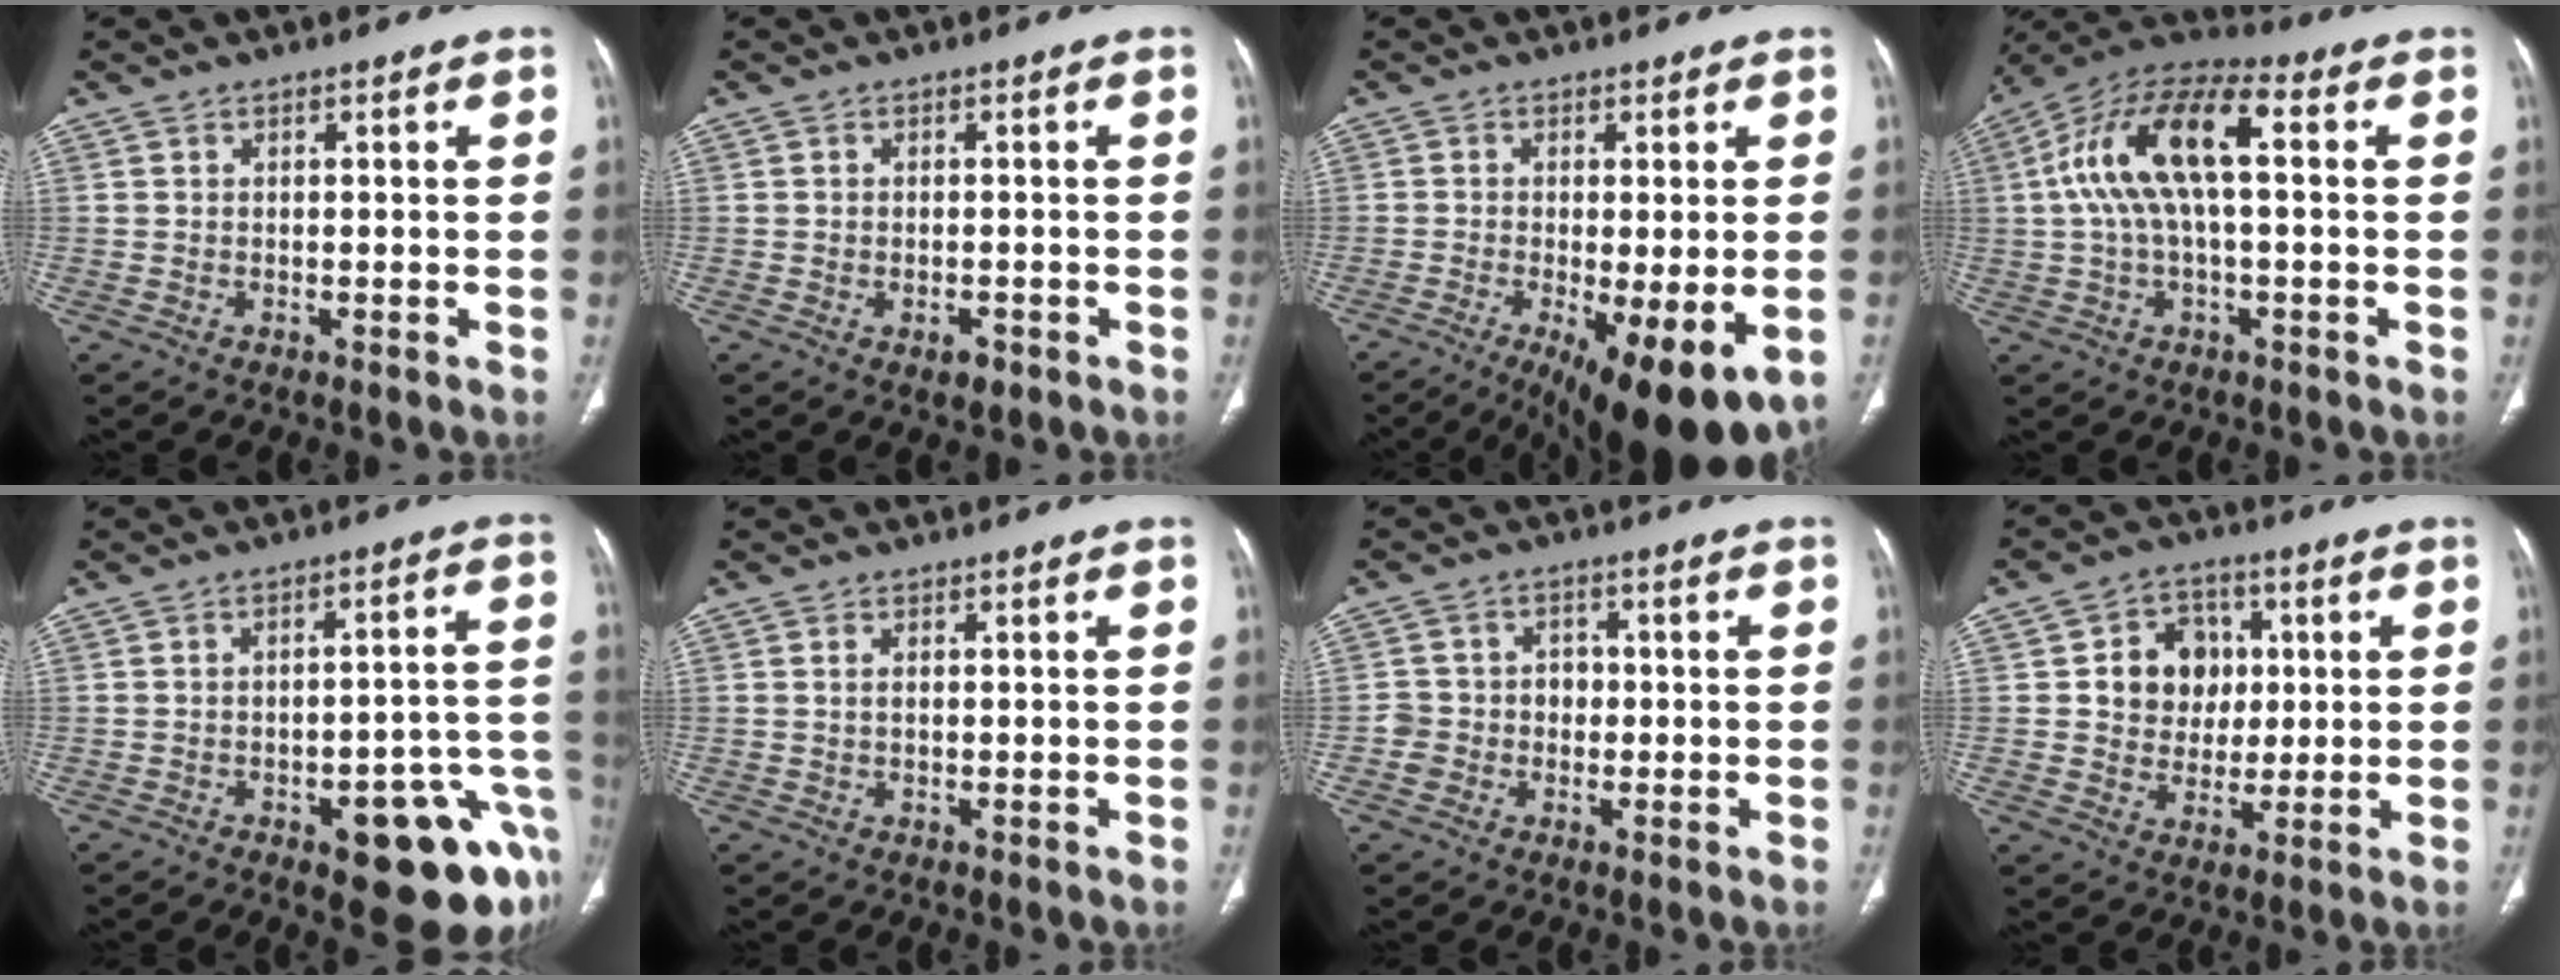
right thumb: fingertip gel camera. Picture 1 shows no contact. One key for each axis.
{"total": 2.0, "fx": -1.0, "fy": 1.1, "fz": 1.4, "tx": -0.015, "ty": 0.004, "tz": -0.010}
{"total": 14.5, "fx": -5.6, "fy": 4.1, "fz": 12.7, "tx": -0.171, "ty": -0.022, "tz": -0.076}
{"total": 15.7, "fx": 2.1, "fy": 6.6, "fz": 14.2, "tx": -0.278, "ty": 0.046, "tz": 0.032}
{"total": 16.5, "fx": -7.8, "fy": 6.2, "fz": 13.2, "tx": -0.090, "ty": 0.056, "tz": -0.083}
{"total": 1.0, "fx": 0.2, "fy": 0.5, "fz": 0.9, "tx": -0.020, "ty": 0.001, "tz": 0.005}
{"total": 4.9, "fx": -1.0, "fy": 4.6, "fz": 1.5, "tx": -0.001, "ty": 0.021, "tz": -0.021}
{"total": 10.1, "fx": 1.7, "fy": 8.7, "fz": 4.9, "tx": -0.026, "ty": 0.001, "tz": 0.028}